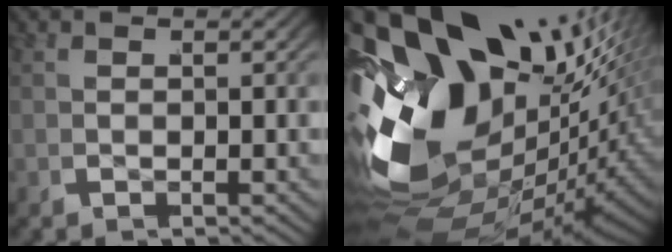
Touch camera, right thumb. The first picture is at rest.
{"total": 25.3, "force": [-1.0, 16.5, 19.2], "torque": [-0.374, -0.053, 0.005]}